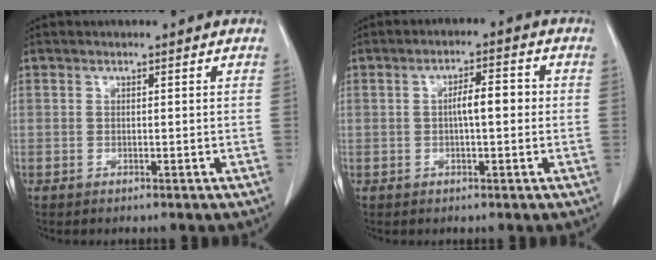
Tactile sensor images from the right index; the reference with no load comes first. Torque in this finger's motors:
{"motor_torque": [0.76, -0.09, 0.36, 0.08]}